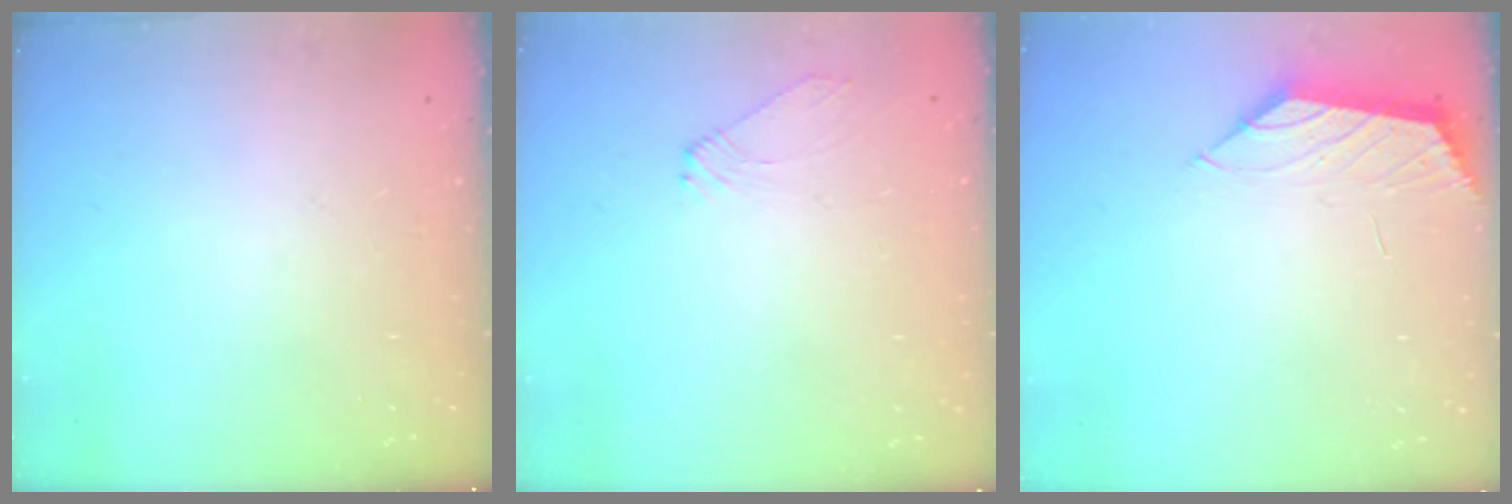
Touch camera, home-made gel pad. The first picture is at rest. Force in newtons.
{"total": 2.5, "press": 2.4, "slide": 0.7}
{"total": 0.8, "press": 0.6, "slide": 0.5}